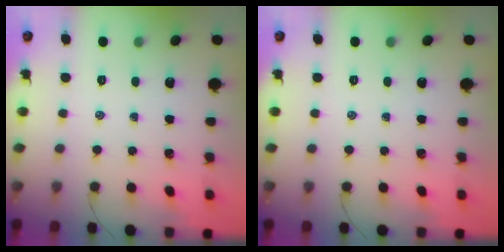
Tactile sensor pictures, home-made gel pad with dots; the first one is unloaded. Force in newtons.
{"total": 0.0}